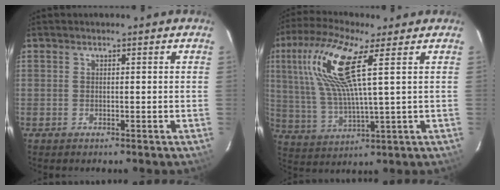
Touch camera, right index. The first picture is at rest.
{"total": 14.4, "force": [5.2, 2.9, 13.1], "torque": [-0.263, 0.011, 0.109]}